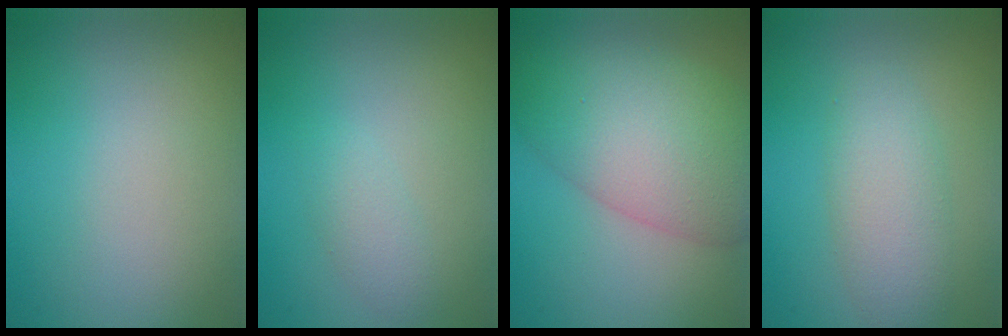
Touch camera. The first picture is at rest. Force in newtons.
{"total": 1.6, "press": 1.6, "slide": 0.1}
{"total": 9.1, "press": 9.1, "slide": 0.1}
{"total": 3.7, "press": 3.7, "slide": 0.0}